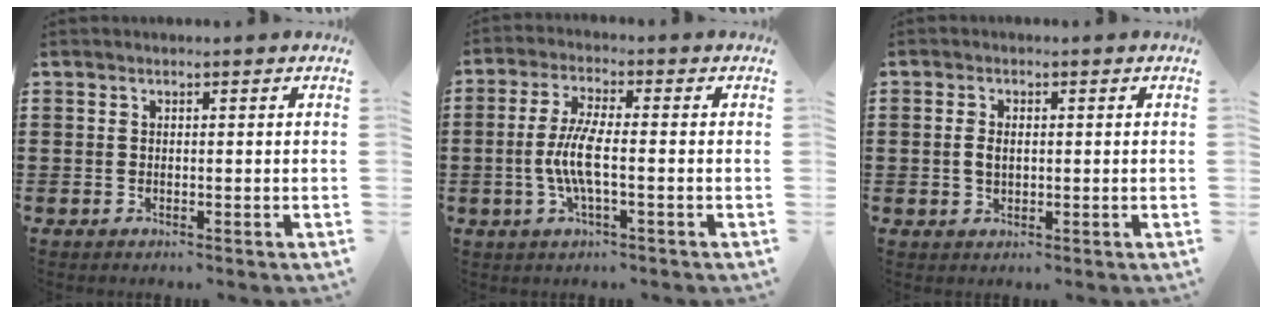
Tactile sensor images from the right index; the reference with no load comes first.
{"total": 6.3, "force": [-1.3, 1.5, 6.0], "torque": [-0.140, -0.009, -0.034]}
{"total": 2.3, "force": [0.0, 1.3, 1.9], "torque": [-0.038, 0.006, 0.000]}